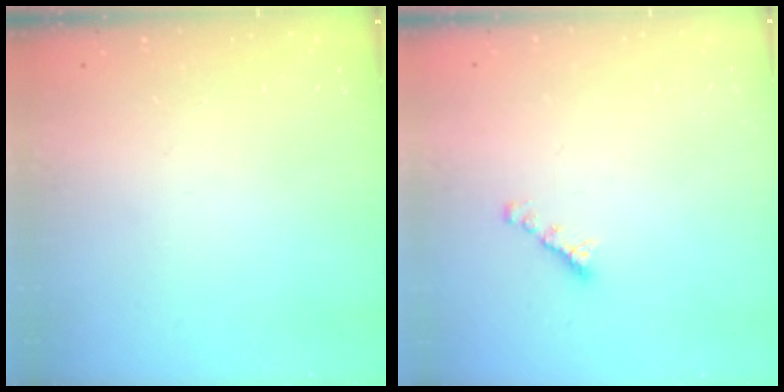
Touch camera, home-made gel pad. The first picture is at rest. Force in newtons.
{"total": 2.7, "press": 2.6, "slide": 0.8}